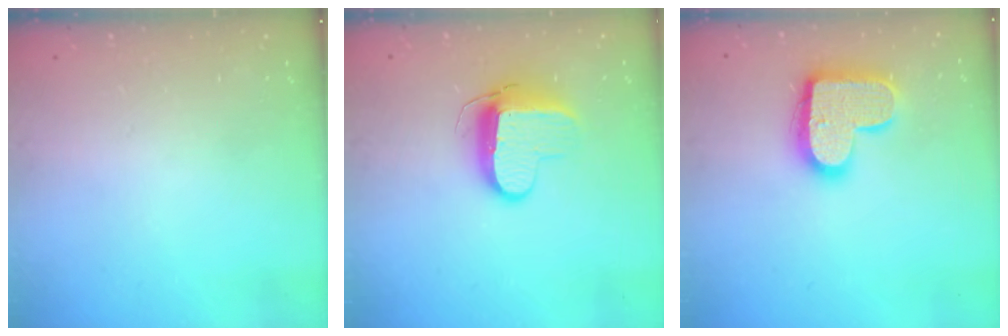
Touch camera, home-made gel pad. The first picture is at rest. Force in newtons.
{"total": 10.2, "press": 10.1, "slide": 0.8}
{"total": 16.6, "press": 16.5, "slide": 0.9}